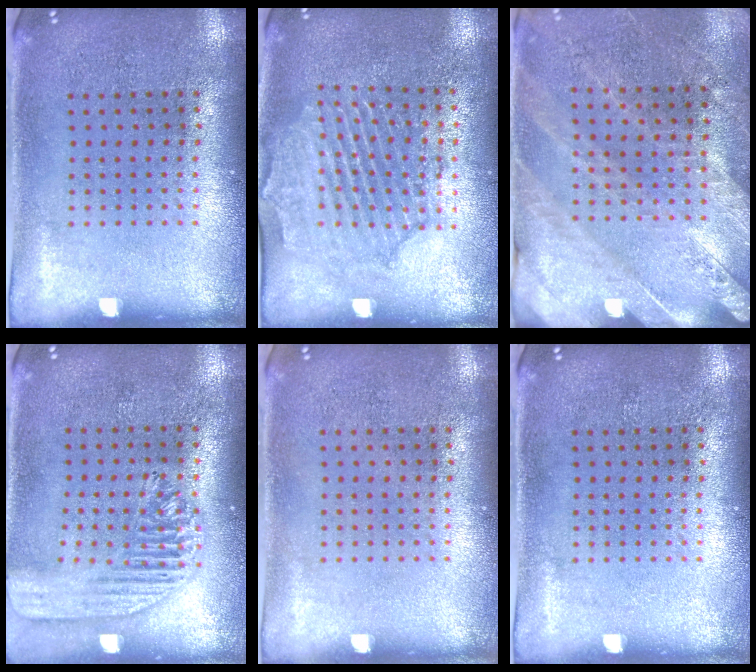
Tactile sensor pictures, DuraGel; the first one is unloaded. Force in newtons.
{"total": 1.9, "press": 1.9, "slide": 0.4}
{"total": 2.4, "press": 2.4, "slide": 0.6}
{"total": 1.6, "press": 1.4, "slide": 0.6}
{"total": 0.0}
{"total": 0.0}